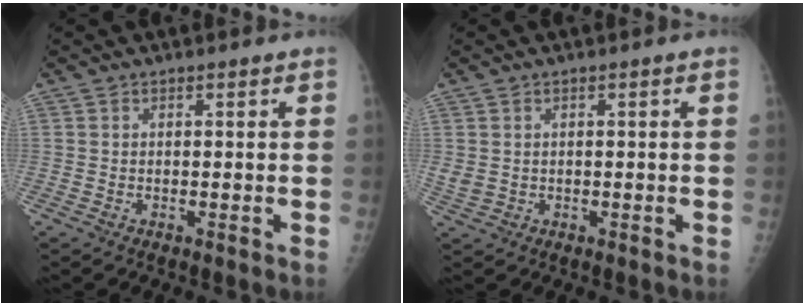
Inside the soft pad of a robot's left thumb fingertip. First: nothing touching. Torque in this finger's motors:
{"motor_torque": [0.42, 0.60, 0.21, -0.03, 0.00]}